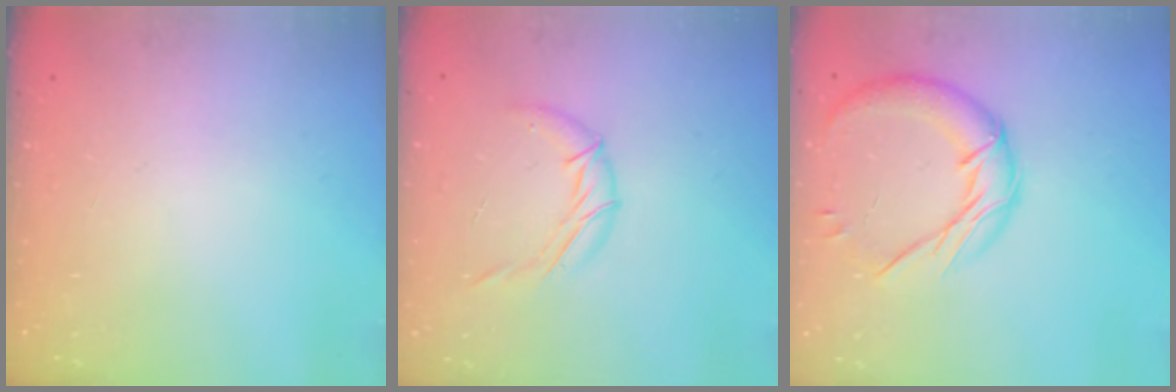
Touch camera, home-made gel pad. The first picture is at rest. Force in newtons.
{"total": 8.8, "press": 8.8, "slide": 0.8}
{"total": 14.4, "press": 14.4, "slide": 1.1}